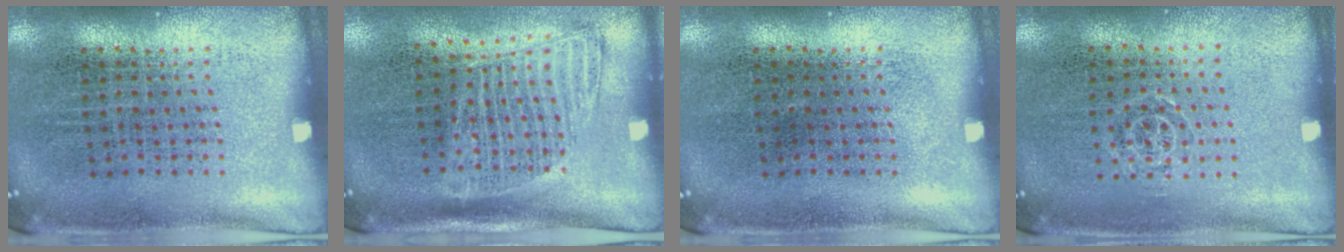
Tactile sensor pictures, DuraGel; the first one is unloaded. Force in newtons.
{"total": 1.4, "press": 1.2, "slide": 0.6}
{"total": 0.0}
{"total": 0.7, "press": 0.5, "slide": 0.4}